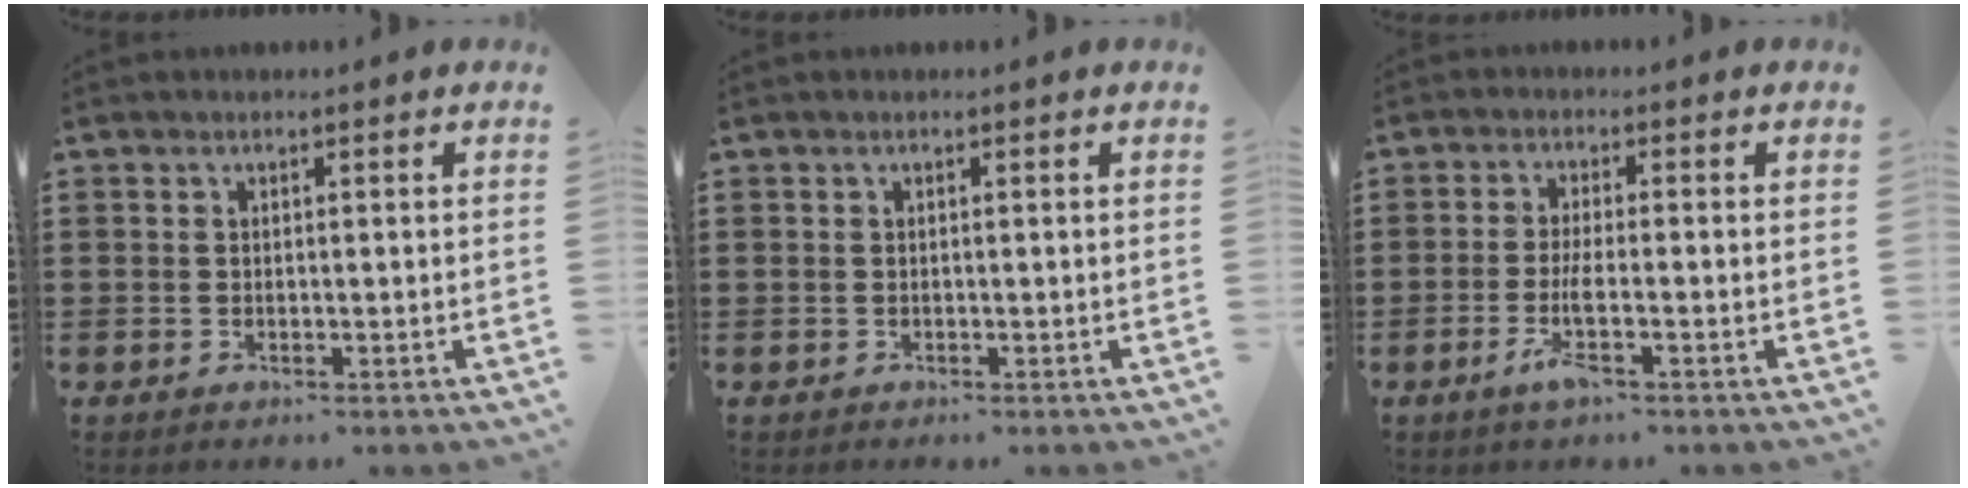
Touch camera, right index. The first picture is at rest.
{"total": 0.0}
{"total": 4.2, "force": [-1.9, 0.5, 3.8], "torque": [-0.084, -0.010, -0.039]}